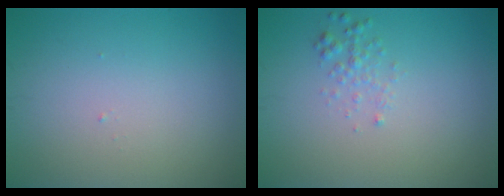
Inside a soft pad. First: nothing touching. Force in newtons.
{"total": 1.2, "press": 1.2, "slide": 0.0}